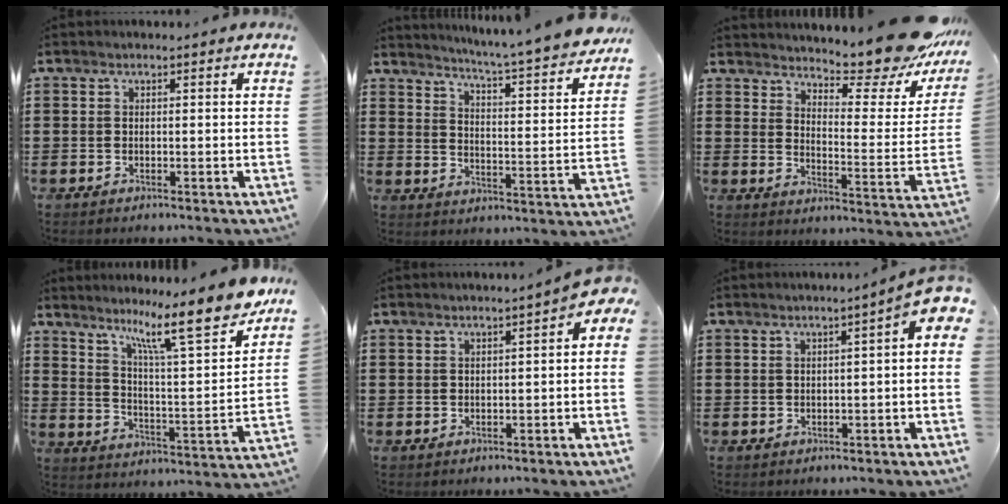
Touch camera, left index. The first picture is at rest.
{"total": 5.3, "force": [4.9, -1.2, 1.6], "torque": [-0.048, -0.051, 0.073]}
{"total": 10.9, "force": [10.1, 0.4, 4.2], "torque": [-0.057, -0.091, 0.166]}
{"total": 12.6, "force": [9.8, 1.2, 7.9], "torque": [-0.142, -0.063, 0.154]}
{"total": 1.1, "force": [-0.1, 0.3, 1.1], "torque": [-0.024, -0.001, -0.005]}
{"total": 2.7, "force": [0.4, 0.4, 2.7], "torque": [-0.043, -0.008, 0.005]}